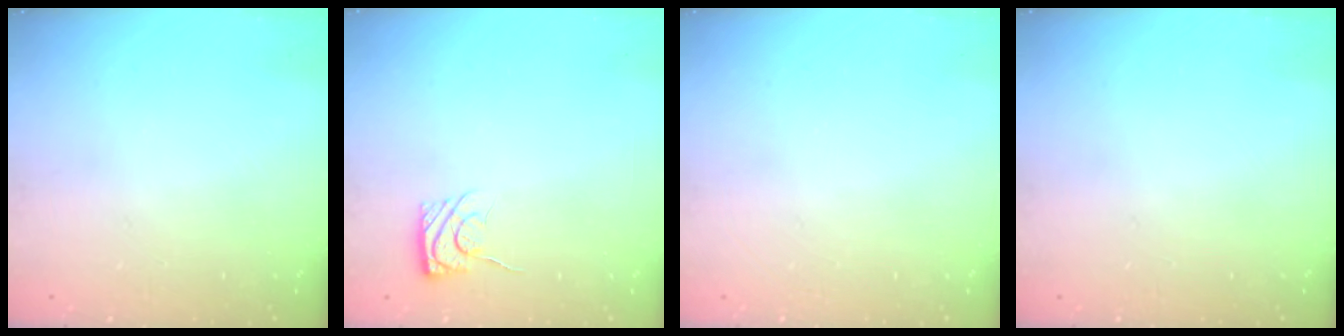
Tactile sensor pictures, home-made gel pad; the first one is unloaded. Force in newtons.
{"total": 6.1, "press": 5.9, "slide": 1.6}
{"total": 0.0}
{"total": 0.0}